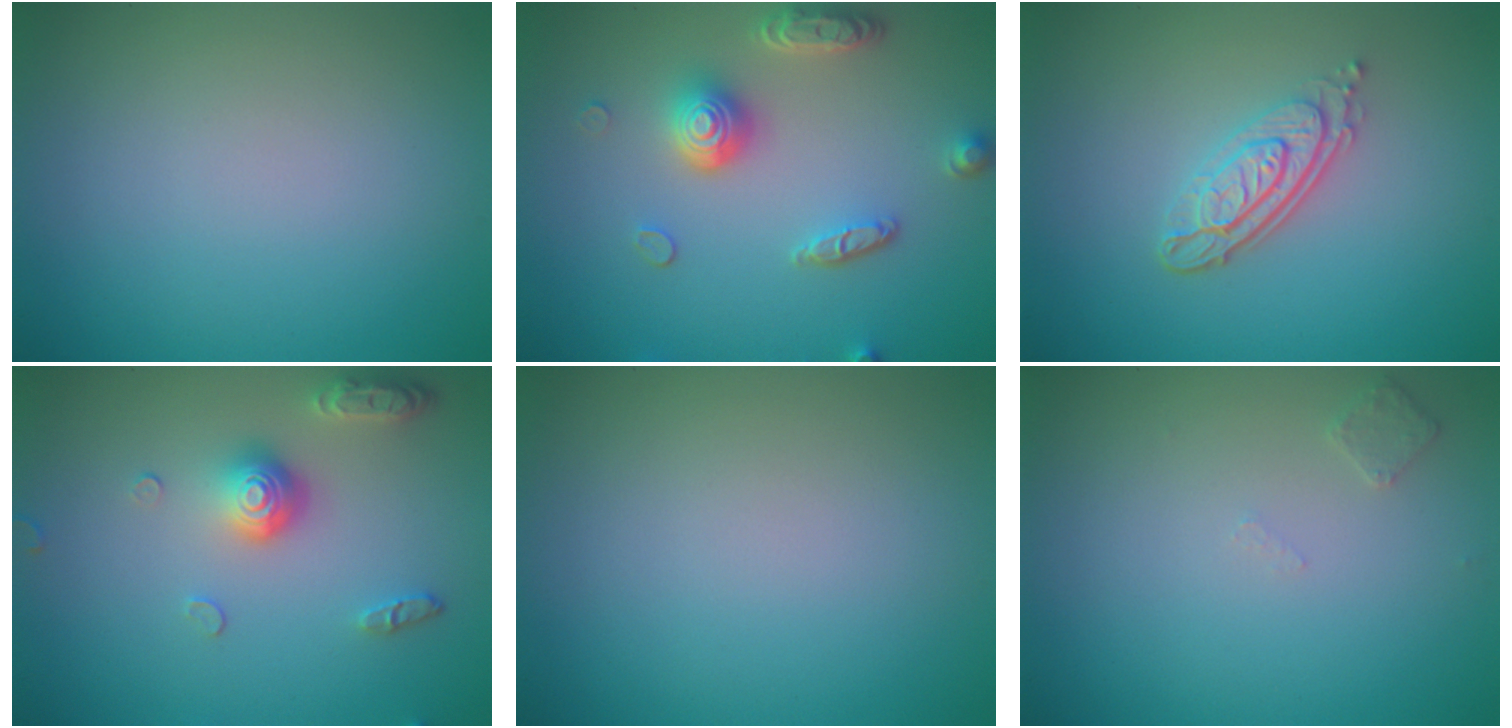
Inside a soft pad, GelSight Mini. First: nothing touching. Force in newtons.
{"total": 4.4, "press": 3.5, "slide": 2.7}
{"total": 3.7, "press": 2.9, "slide": 2.4}
{"total": 3.8, "press": 3.0, "slide": 2.5}
{"total": 0.0}
{"total": 1.0, "press": 1.0, "slide": 0.1}